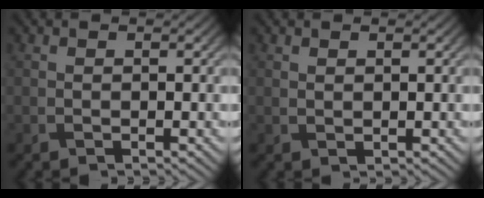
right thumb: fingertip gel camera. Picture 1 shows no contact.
{"total": 0.6, "force": [0.5, 0.2, 0.2], "torque": [-0.006, -0.002, 0.011]}